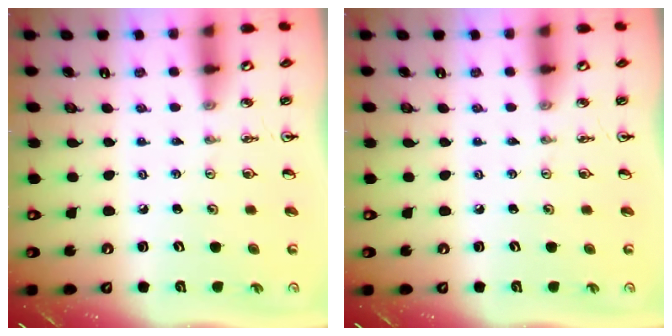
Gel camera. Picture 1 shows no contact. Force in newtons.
{"total": 0.0}